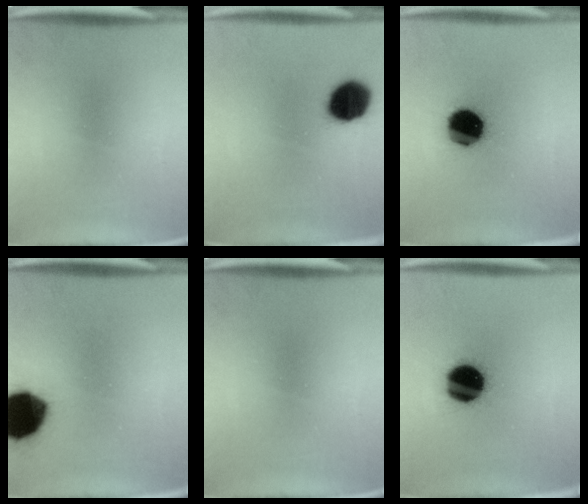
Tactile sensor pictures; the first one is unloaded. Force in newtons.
{"total": 11.6}
{"total": 15.9}
{"total": 17.9}
{"total": 0.0}
{"total": 18.4}